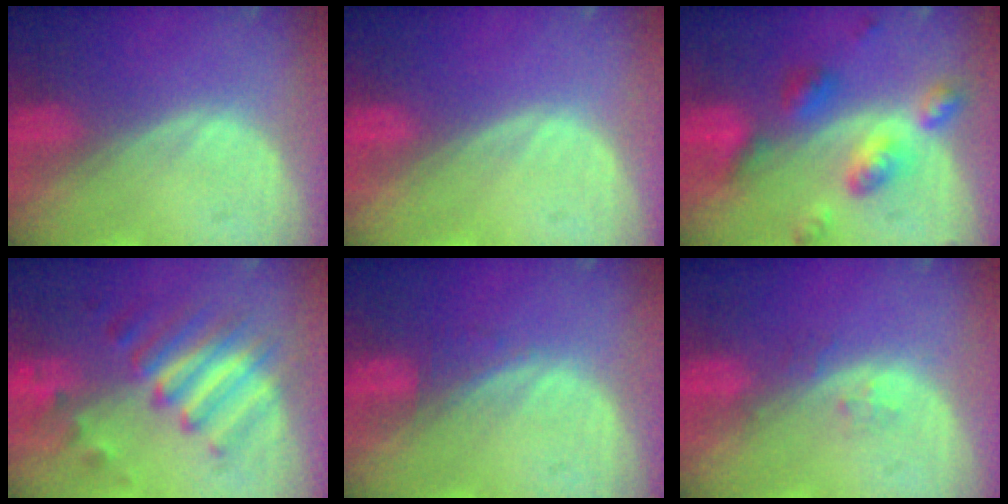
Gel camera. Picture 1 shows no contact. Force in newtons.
{"total": 0.0}
{"total": 7.4, "press": 7.4, "slide": 0.5}
{"total": 7.7, "press": 7.7, "slide": 1.0}
{"total": 1.2, "press": 1.2, "slide": 0.1}
{"total": 1.6, "press": 1.6, "slide": 0.1}